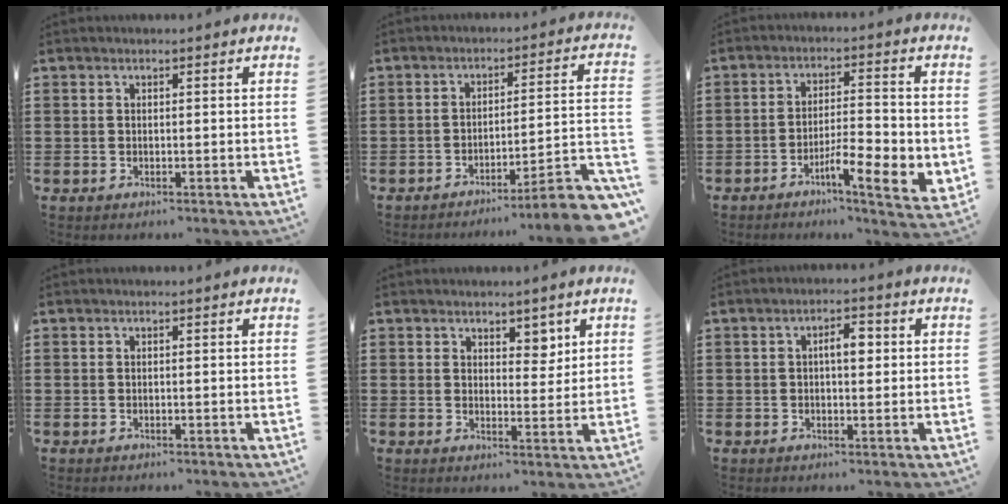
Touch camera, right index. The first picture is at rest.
{"total": 6.4, "force": [-4.8, -0.3, 4.2], "torque": [-0.066, -0.018, -0.094]}
{"total": 6.7, "force": [-3.1, 1.7, 5.7], "torque": [-0.093, 0.004, -0.052]}
{"total": 0.0}
{"total": 3.8, "force": [2.9, 2.3, 1.1], "torque": [-0.016, -0.002, 0.050]}
{"total": 3.8, "force": [0.4, 1.5, 3.4], "torque": [-0.051, 0.001, 0.000]}